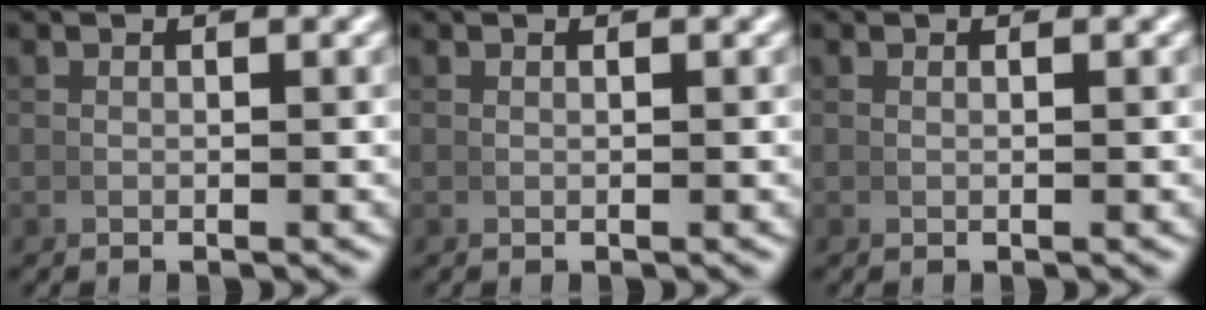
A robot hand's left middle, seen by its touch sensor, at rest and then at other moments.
{"total": 0.0}
{"total": 0.0}